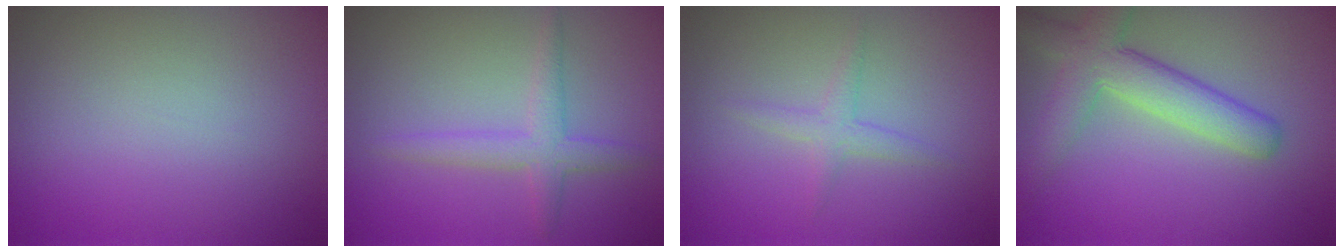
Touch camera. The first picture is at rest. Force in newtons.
{"total": 2.6, "press": 2.6, "slide": 0.1}
{"total": 1.7, "press": 1.7, "slide": 0.1}
{"total": 5.6, "press": 5.6, "slide": 0.2}